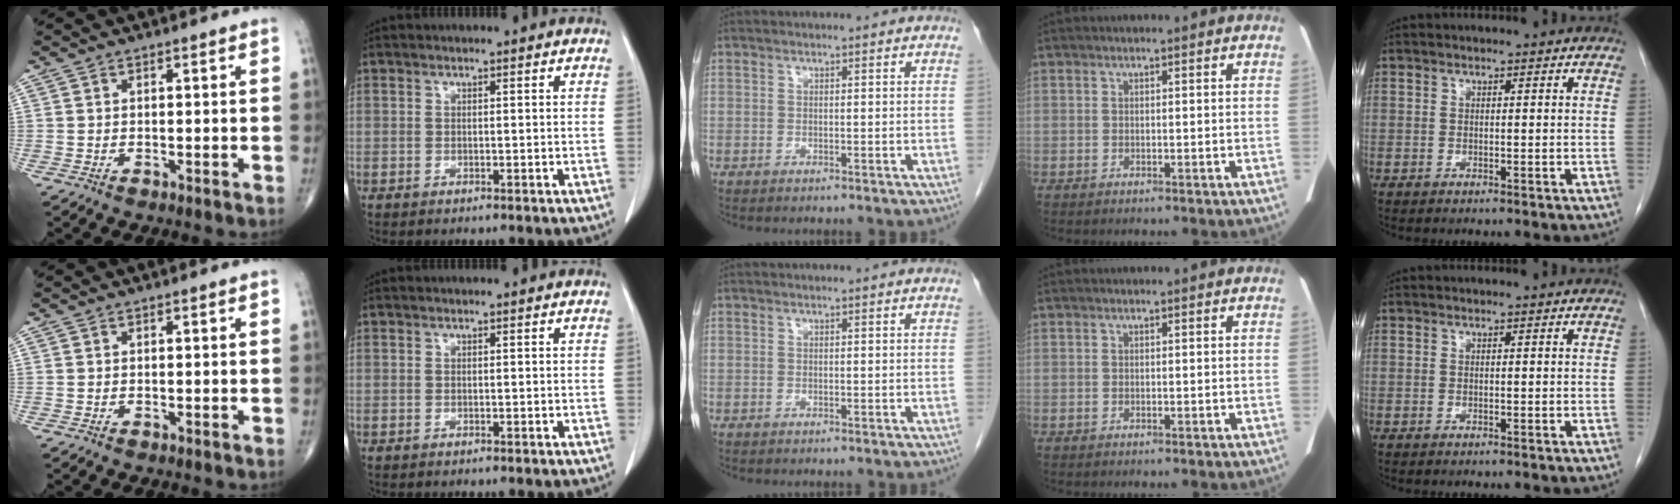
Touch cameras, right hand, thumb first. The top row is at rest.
{}